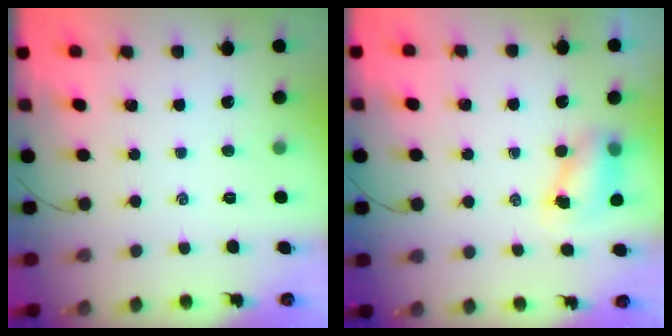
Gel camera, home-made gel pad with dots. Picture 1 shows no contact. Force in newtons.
{"total": 6.7, "press": 6.6, "slide": 1.1}